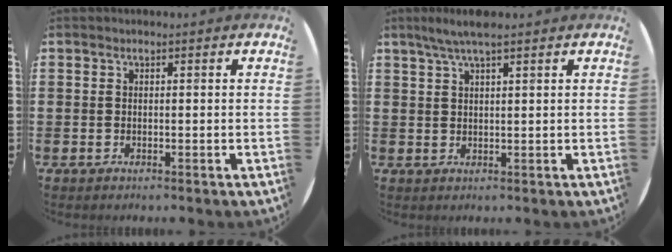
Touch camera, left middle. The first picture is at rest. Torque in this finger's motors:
{"motor_torque": [0.57, -0.43, 0.12, 0.02]}